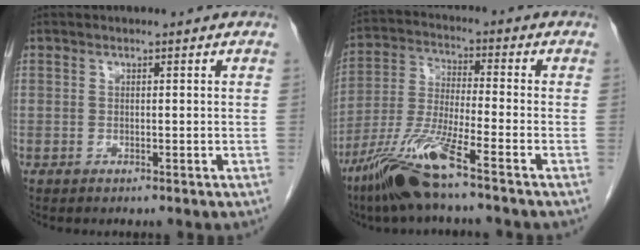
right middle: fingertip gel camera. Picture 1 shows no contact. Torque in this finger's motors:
{"motor_torque": [1.15, -0.99, 0.23, 0.20]}